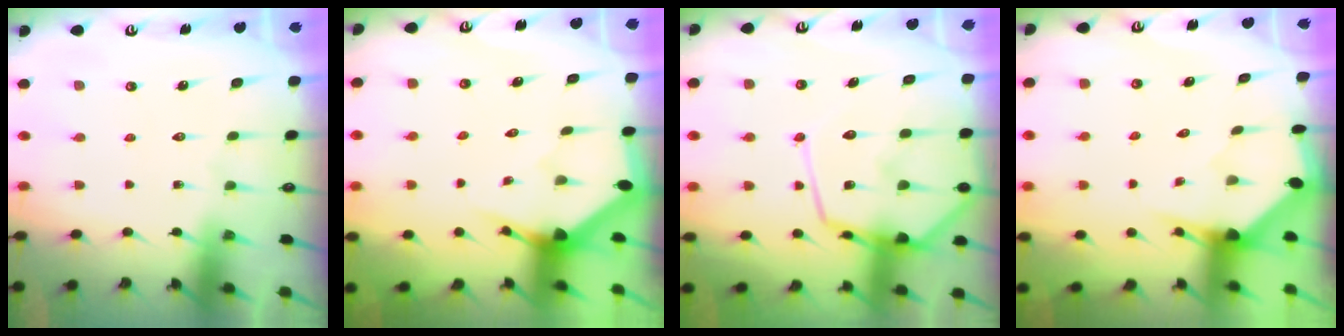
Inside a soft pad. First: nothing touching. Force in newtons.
{"total": 3.5, "press": 3.5, "slide": 0.1}
{"total": 16.0, "press": 16.0, "slide": 1.6}
{"total": 2.9, "press": 2.9, "slide": 0.2}